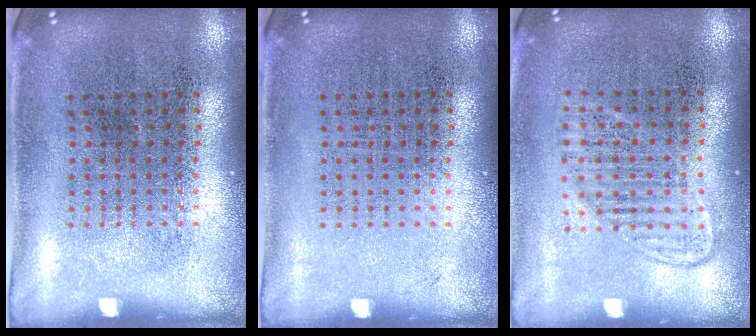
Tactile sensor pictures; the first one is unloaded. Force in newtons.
{"total": 0.0}
{"total": 1.4, "press": 1.2, "slide": 0.6}